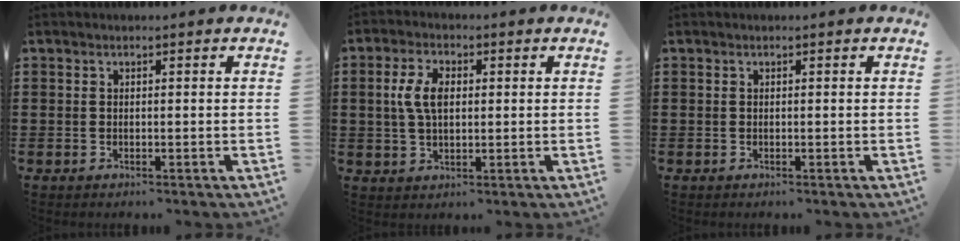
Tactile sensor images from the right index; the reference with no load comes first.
{"total": 5.6, "force": [0.8, 3.2, 4.5], "torque": [-0.104, 0.012, 0.009]}
{"total": 0.0}